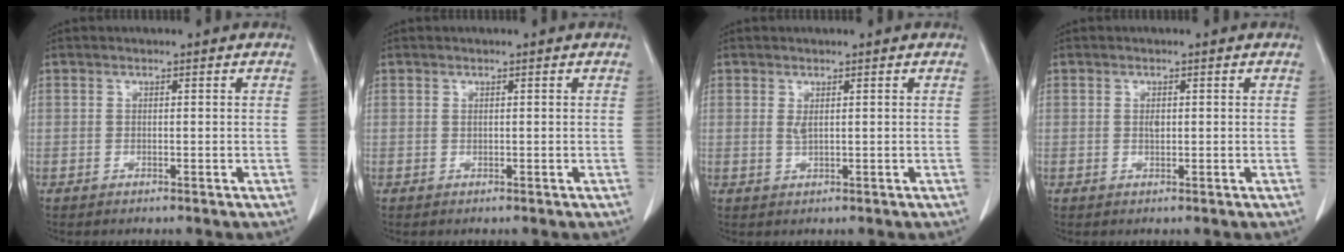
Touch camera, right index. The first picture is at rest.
{"total": 0.0}
{"total": 1.1, "force": [0.4, 0.2, 1.0], "torque": [-0.024, -0.005, 0.010]}
{"total": 1.0, "force": [0.1, 0.5, 0.8], "torque": [-0.015, 0.000, 0.003]}